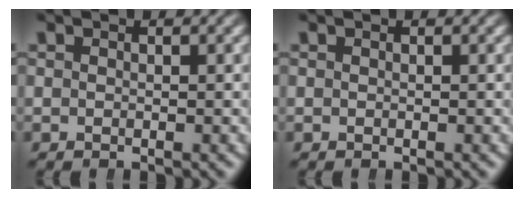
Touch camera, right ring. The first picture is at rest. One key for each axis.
{"total": 0.0}